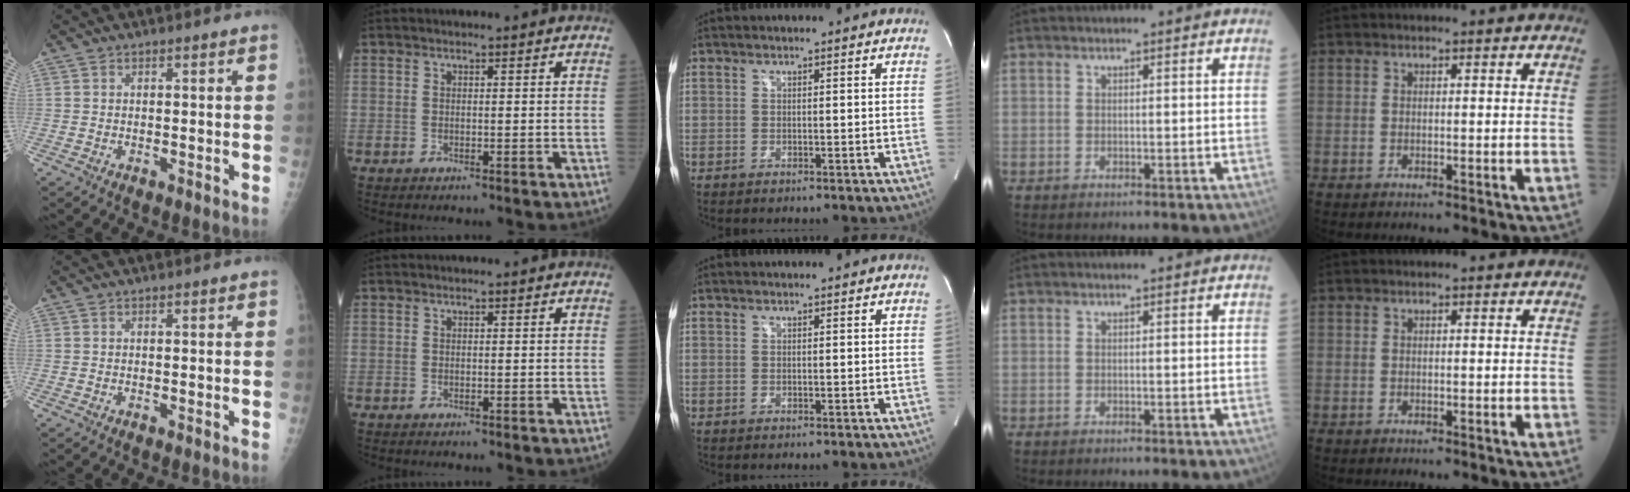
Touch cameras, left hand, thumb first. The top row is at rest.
{}